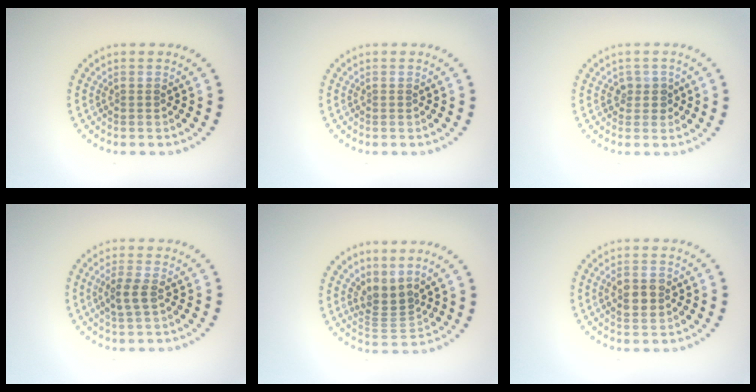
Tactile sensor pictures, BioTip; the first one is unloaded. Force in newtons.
{"total": 0.0}
{"total": 1.5, "press": 1.3, "slide": 0.8}
{"total": 2.2, "press": 2.1, "slide": 0.6}
{"total": 2.8, "press": 1.9, "slide": 2.1}
{"total": 2.9, "press": 2.9, "slide": 0.1}